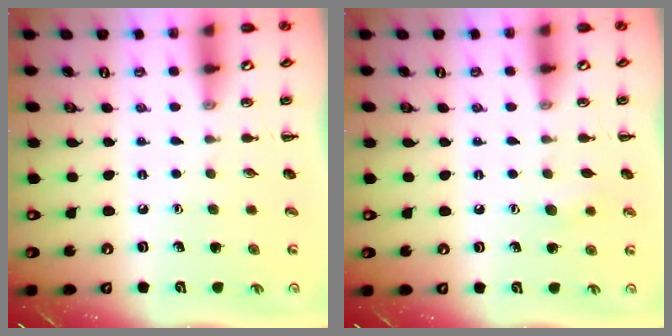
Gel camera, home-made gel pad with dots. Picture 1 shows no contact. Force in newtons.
{"total": 5.2, "press": 5.1, "slide": 1.2}